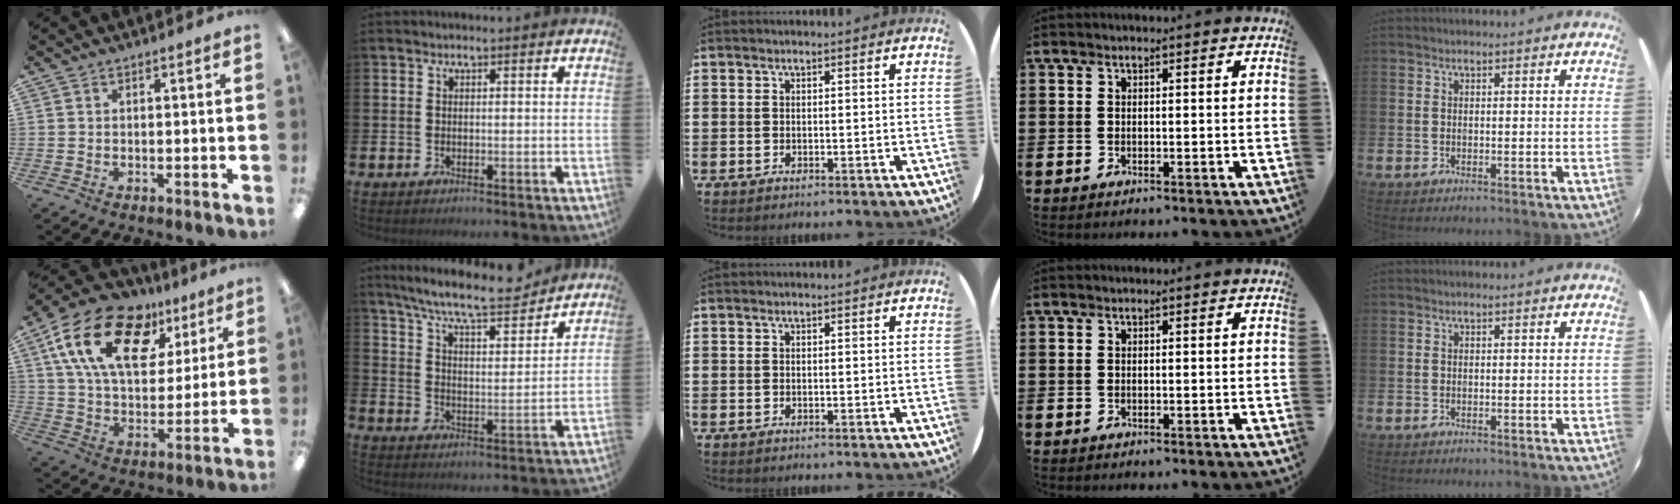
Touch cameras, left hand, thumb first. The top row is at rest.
{"thumb": {"total": 21.1, "force": [10.5, 12.0, 13.9], "torque": [-0.240, -0.031, 0.188]}, "index": {"total": 9.4, "force": [8.6, 1.3, 3.5], "torque": [-0.098, -0.052, 0.150]}}